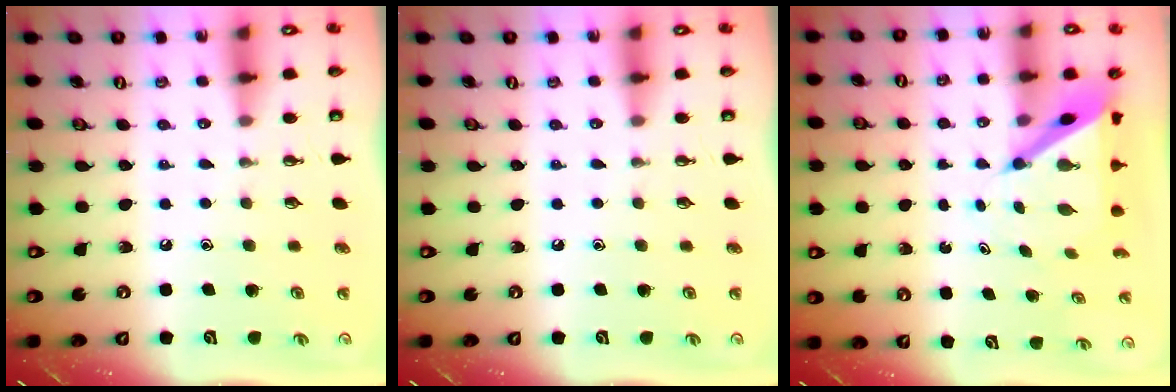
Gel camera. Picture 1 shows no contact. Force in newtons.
{"total": 0.0}
{"total": 6.1, "press": 6.1, "slide": 0.5}